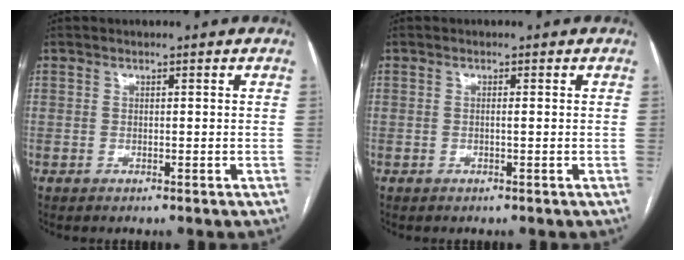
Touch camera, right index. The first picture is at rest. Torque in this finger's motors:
{"motor_torque": [-0.10, 0.05, -0.01, -0.01]}